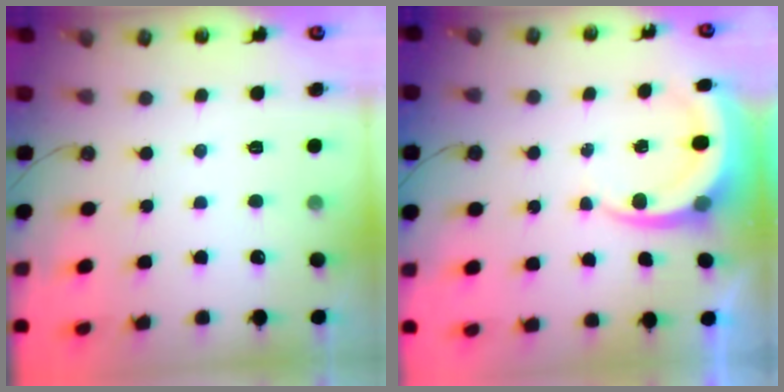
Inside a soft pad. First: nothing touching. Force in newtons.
{"total": 5.8, "press": 5.8, "slide": 0.7}